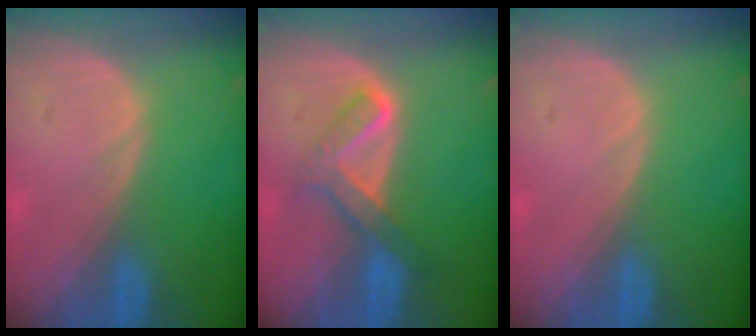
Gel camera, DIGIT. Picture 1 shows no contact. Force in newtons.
{"total": 5.4, "press": 5.4, "slide": 0.7}
{"total": 0.0}